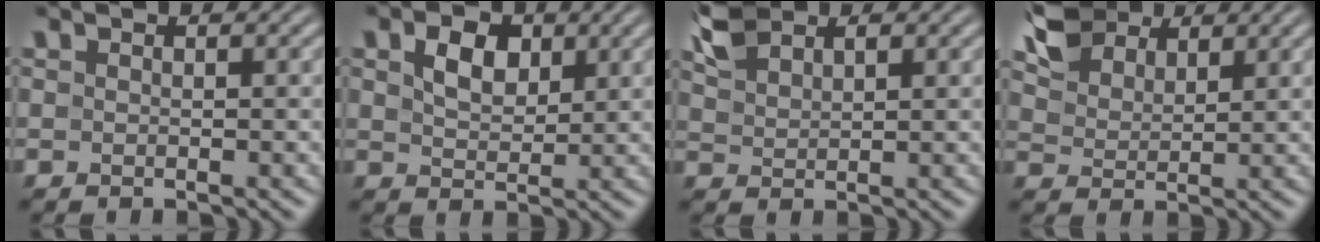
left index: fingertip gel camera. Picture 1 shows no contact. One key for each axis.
{"total": 3.4, "fx": 1.5, "fy": 2.2, "fz": 2.2, "tx": -0.046, "ty": 0.003, "tz": 0.025}
{"total": 3.2, "fx": 2.4, "fy": 1.4, "fz": 1.6, "tx": -0.042, "ty": 0.008, "tz": 0.053}
{"total": 5.0, "fx": 3.9, "fy": 2.6, "fz": 1.9, "tx": -0.053, "ty": 0.013, "tz": 0.075}